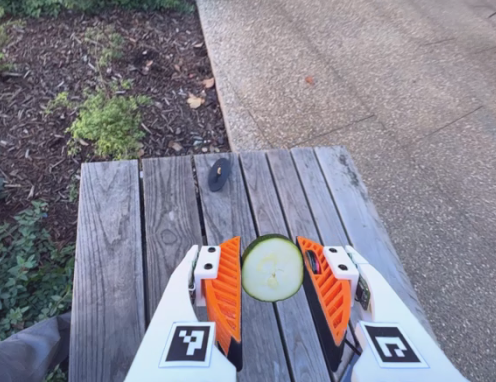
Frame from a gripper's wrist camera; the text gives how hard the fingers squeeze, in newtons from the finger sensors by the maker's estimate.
{"total": 6.1, "left": 6.1, "right": 6.1}